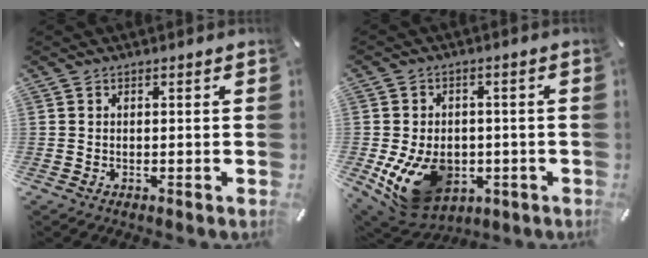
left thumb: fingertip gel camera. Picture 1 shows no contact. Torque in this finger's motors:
{"motor_torque": [1.01, 2.22, 0.93, 0.22, 0.42]}